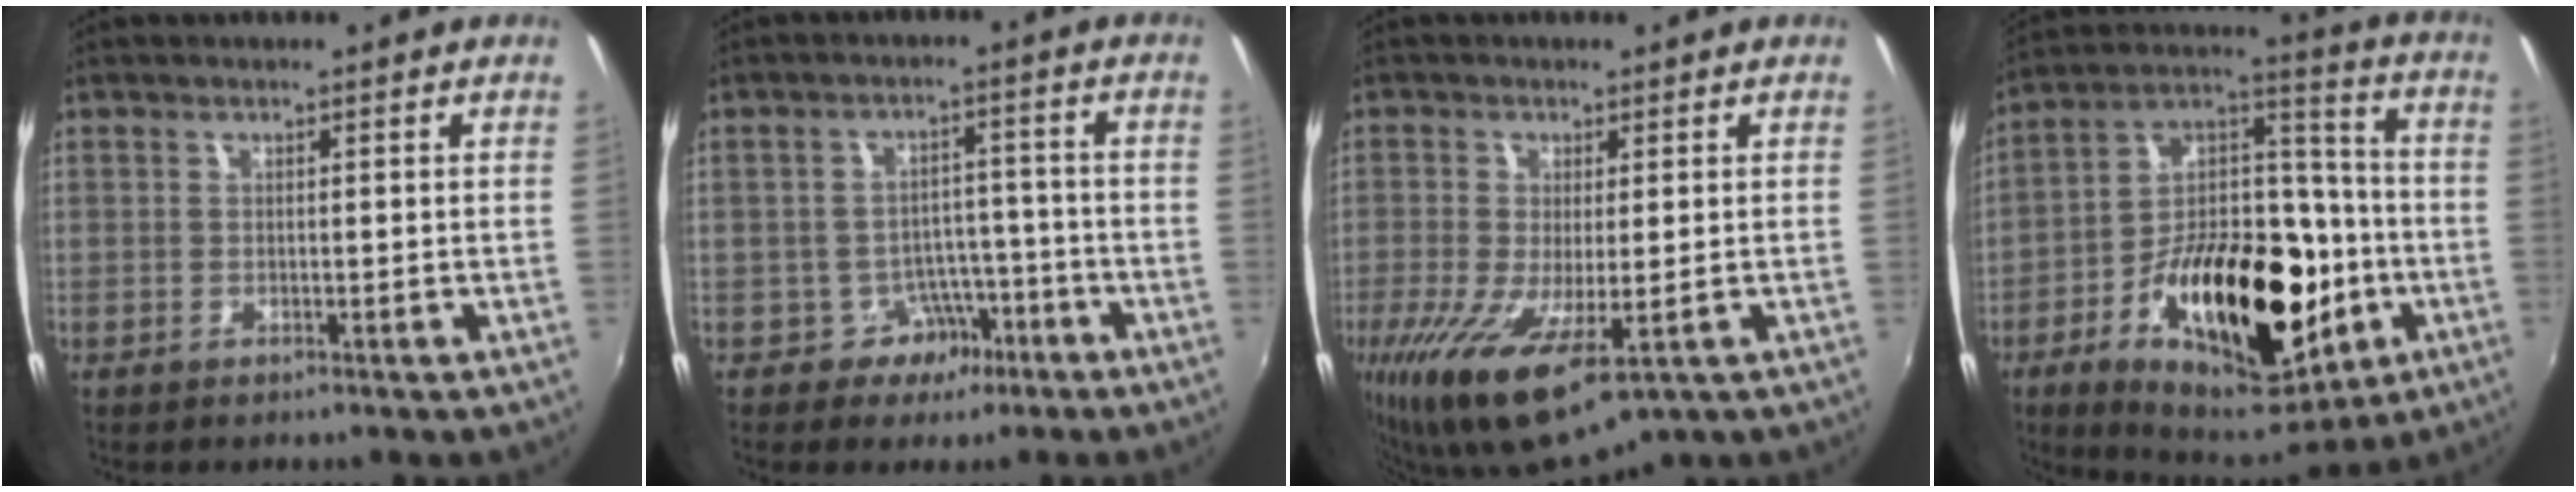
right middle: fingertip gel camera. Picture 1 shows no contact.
{"total": 5.8, "force": [-3.4, 4.5, 1.4], "torque": [-0.031, 0.019, -0.039]}
{"total": 12.1, "force": [-5.0, 4.3, 10.2], "torque": [-0.213, -0.049, -0.082]}
{"total": 27.8, "force": [-9.4, 14.7, 21.6], "torque": [-0.364, 0.023, -0.127]}